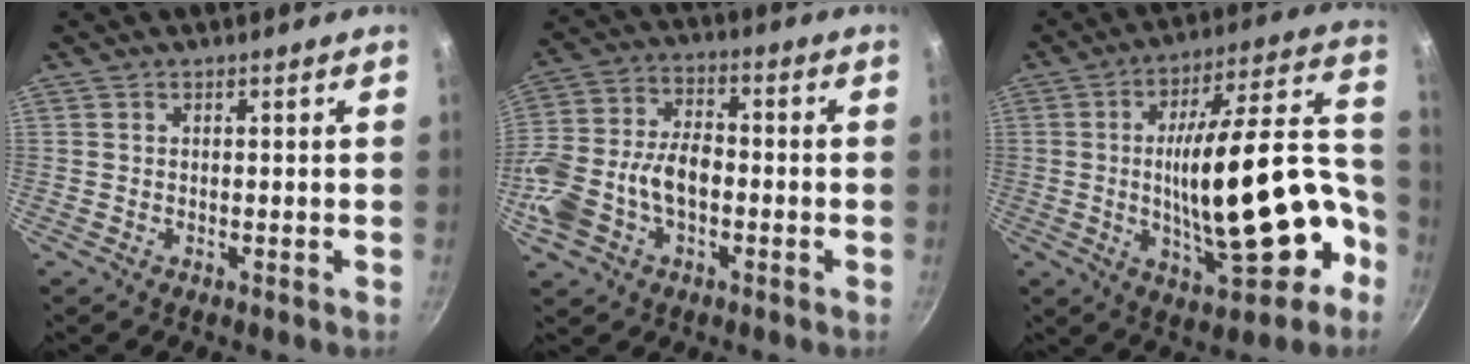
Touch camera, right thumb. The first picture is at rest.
{"total": 14.9, "force": [-3.5, 9.6, 10.8], "torque": [-0.203, 0.038, -0.071]}
{"total": 25.4, "force": [-5.5, 10.1, 22.6], "torque": [-0.318, 0.056, -0.066]}